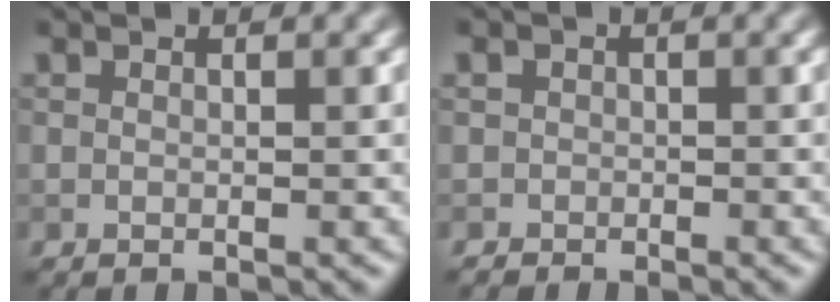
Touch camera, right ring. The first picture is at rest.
{"total": 1.3, "force": [-0.8, 1.0, -0.1], "torque": [0.018, 0.007, -0.016]}